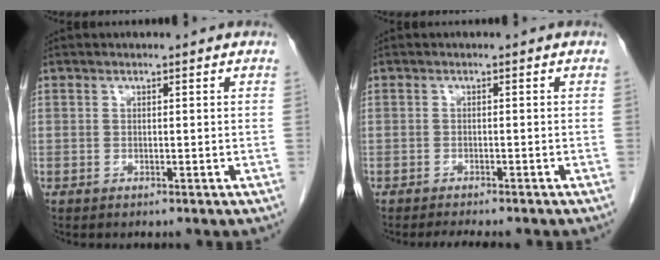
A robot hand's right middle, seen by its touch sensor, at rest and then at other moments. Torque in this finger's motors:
{"motor_torque": [0.03, -0.03, 0.01, 0.01]}